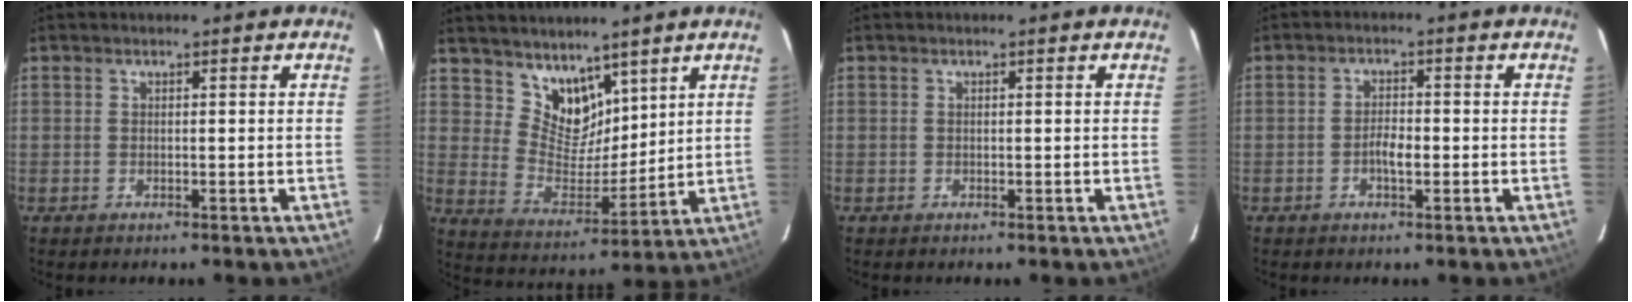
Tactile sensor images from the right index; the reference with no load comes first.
{"total": 9.5, "force": [6.9, 5.5, 3.4], "torque": [-0.054, -0.004, 0.139]}
{"total": 0.0}
{"total": 2.7, "force": [-1.0, 1.2, 2.3], "torque": [-0.043, 0.004, -0.018]}